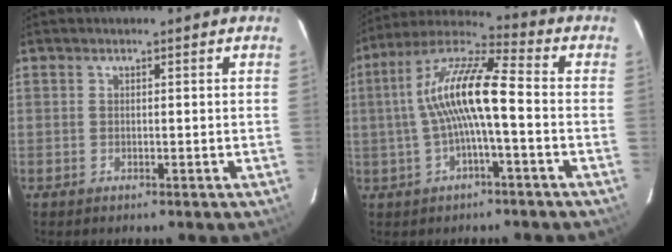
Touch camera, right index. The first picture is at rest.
{"total": 12.7, "force": [-0.9, 2.3, 12.5], "torque": [-0.242, 0.022, -0.021]}